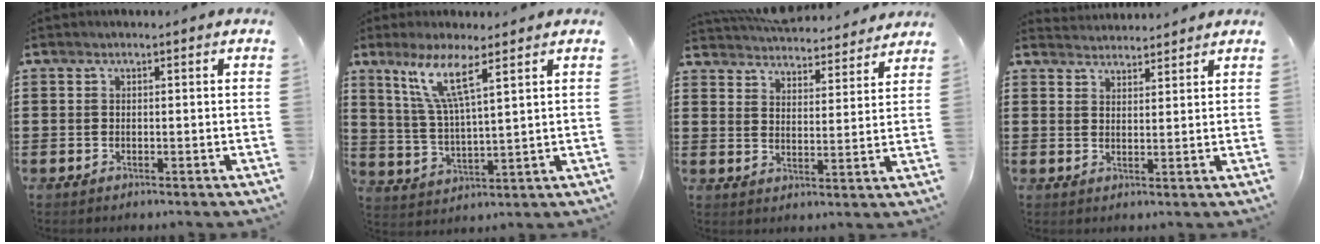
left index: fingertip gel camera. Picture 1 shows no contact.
{"total": 8.6, "force": [5.5, 0.7, 6.6], "torque": [-0.143, -0.010, 0.096]}
{"total": 4.6, "force": [4.6, 0.1, 0.2], "torque": [-0.028, -0.033, 0.079]}
{"total": 2.6, "force": [2.6, 0.1, -0.5], "torque": [0.002, -0.006, 0.050]}